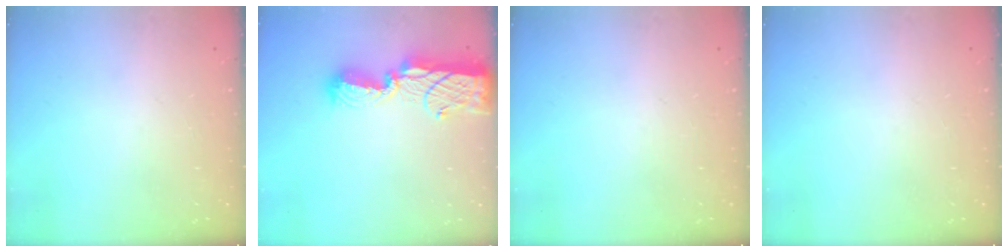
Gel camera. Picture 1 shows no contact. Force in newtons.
{"total": 14.4, "press": 14.3, "slide": 1.7}
{"total": 0.0}
{"total": 0.0}